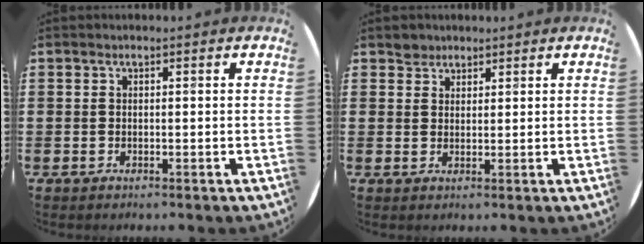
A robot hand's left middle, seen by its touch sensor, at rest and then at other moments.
{"total": 1.9, "force": [1.7, 0.9, -0.2], "torque": [0.009, -0.001, 0.032]}